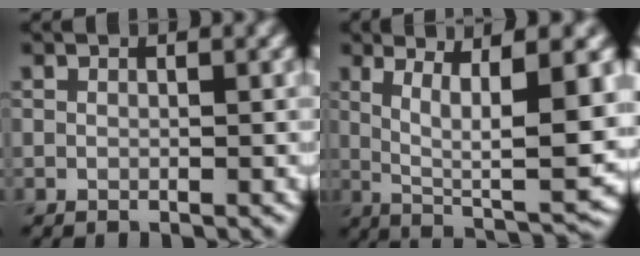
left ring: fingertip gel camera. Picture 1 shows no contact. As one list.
[{"total": 10.1, "force": [1.5, 2.5, 9.7], "torque": [-0.150, -0.003, 0.029]}]